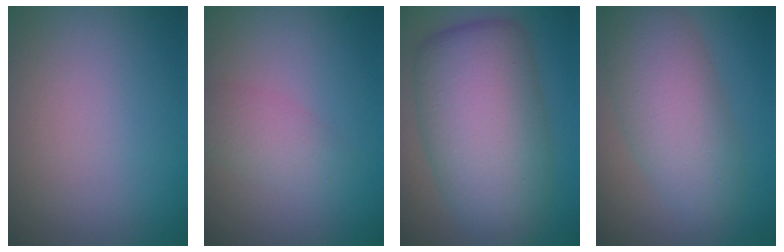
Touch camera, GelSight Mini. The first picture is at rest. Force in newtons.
{"total": 2.3, "press": 2.3, "slide": 0.1}
{"total": 11.2, "press": 11.2, "slide": 0.1}
{"total": 6.5, "press": 6.5, "slide": 0.3}